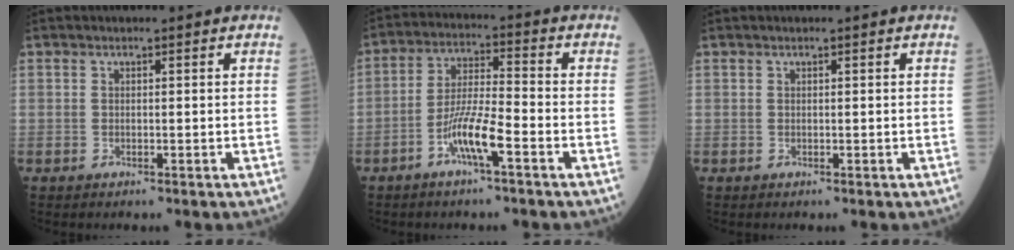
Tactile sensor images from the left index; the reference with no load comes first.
{"total": 7.4, "force": [-3.8, 0.6, 6.3], "torque": [-0.127, 0.001, -0.075]}
{"total": 0.0}